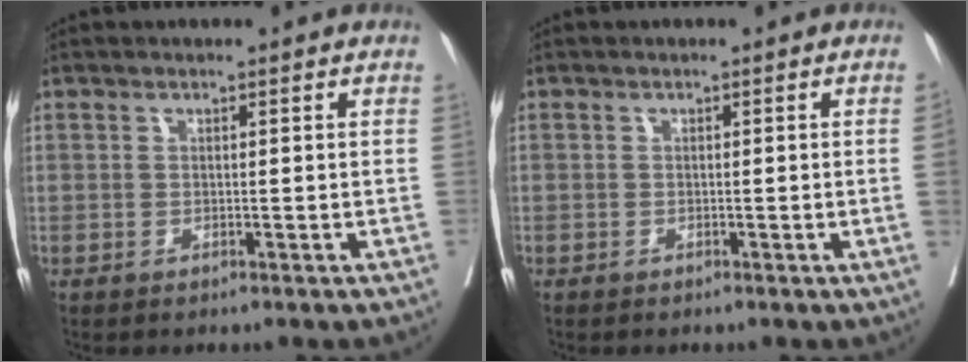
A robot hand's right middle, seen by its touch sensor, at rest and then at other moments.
{"total": 0.7, "force": [0.0, -0.3, 0.6], "torque": [-0.007, -0.001, 0.001]}